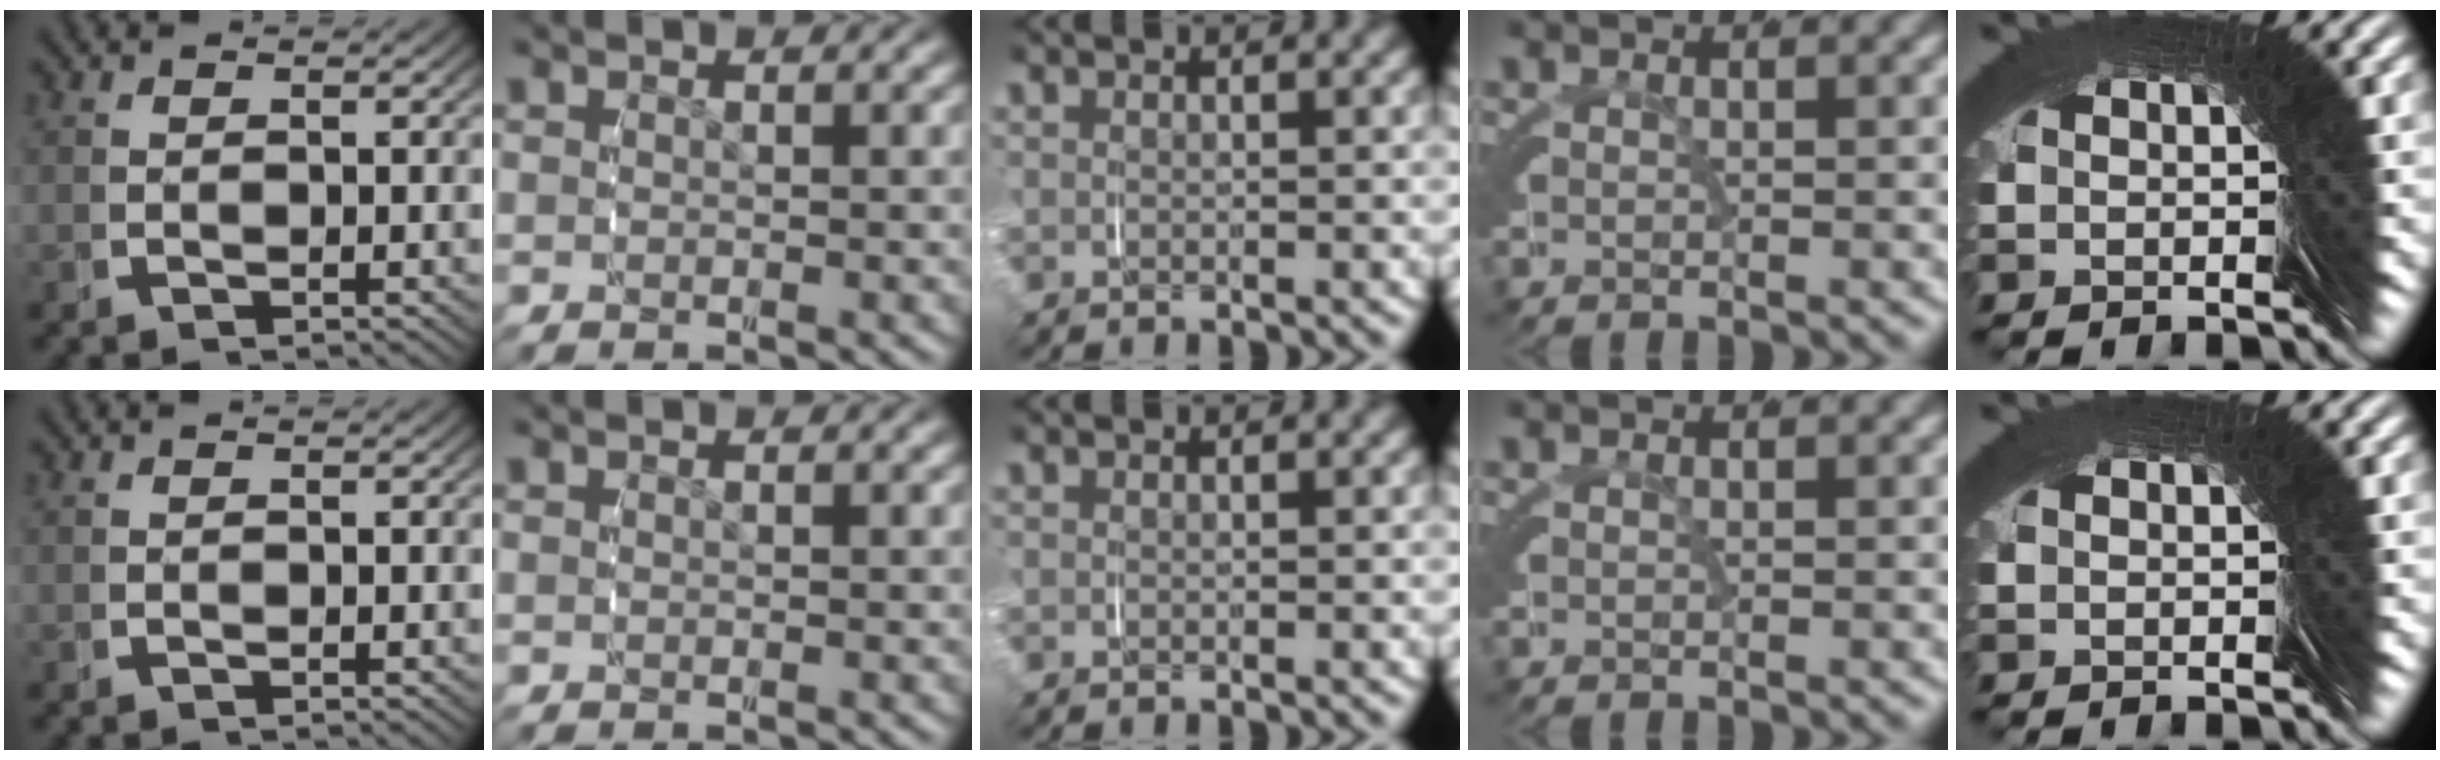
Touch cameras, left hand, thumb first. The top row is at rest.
{}